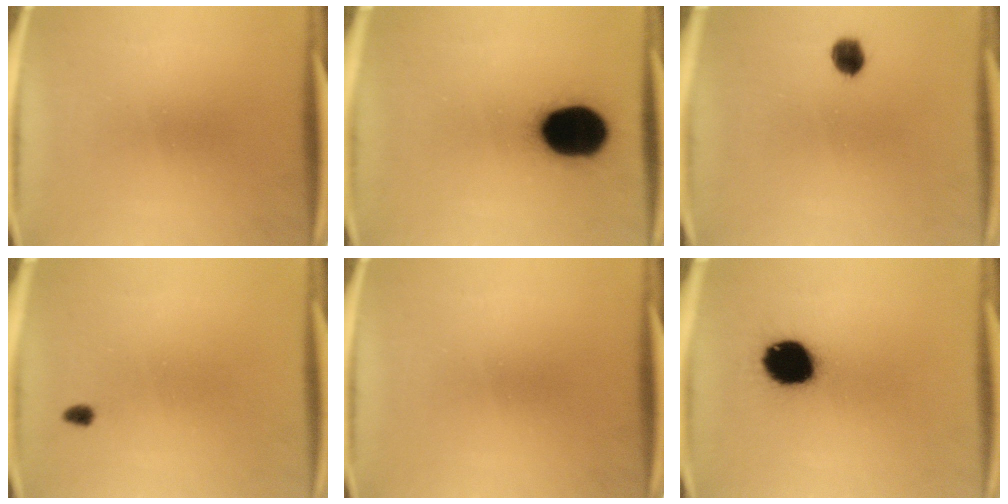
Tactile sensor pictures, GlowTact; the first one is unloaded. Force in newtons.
{"total": 19.6}
{"total": 3.6}
{"total": 1.5}
{"total": 0.0}
{"total": 13.5}